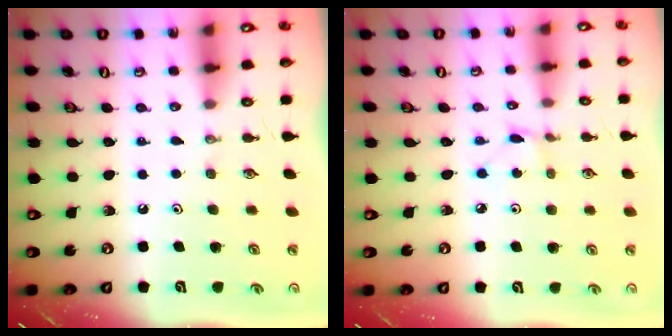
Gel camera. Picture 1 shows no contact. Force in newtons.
{"total": 1.3, "press": 1.2, "slide": 0.1}